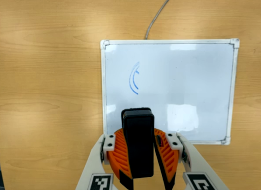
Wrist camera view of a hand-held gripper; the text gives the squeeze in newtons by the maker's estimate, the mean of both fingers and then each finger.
{"total": 12.5, "left": 11.6, "right": 13.3}